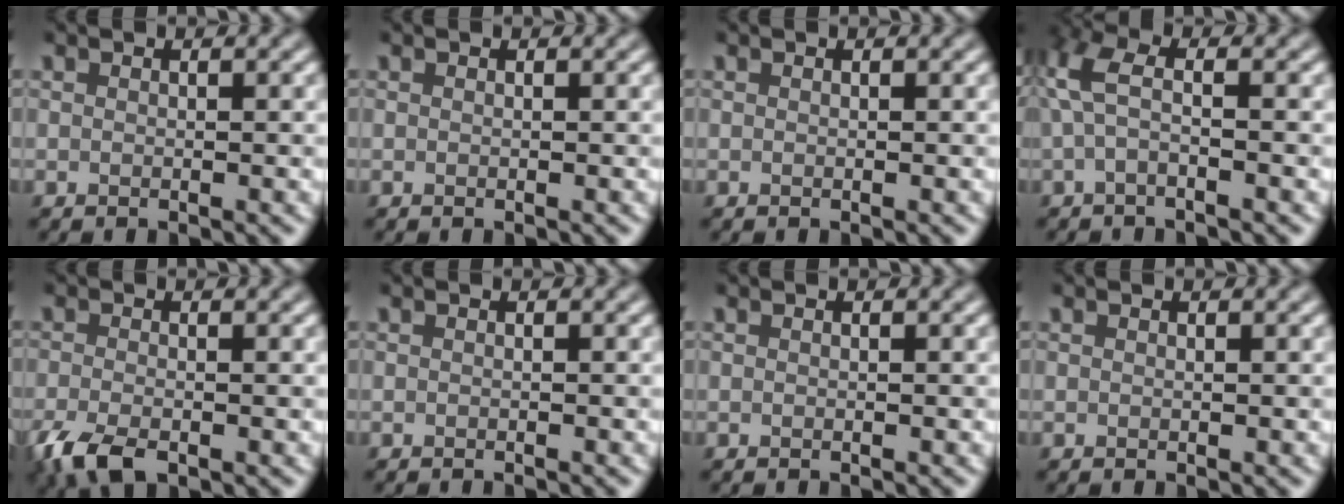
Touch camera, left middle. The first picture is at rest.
{"total": 0.0}
{"total": 0.0}
{"total": 3.0, "force": [-0.2, 1.0, 2.8], "torque": [-0.072, 0.010, -0.014]}
{"total": 3.7, "force": [-2.3, 1.4, 2.5], "torque": [-0.055, -0.009, -0.050]}
{"total": 0.8, "force": [-0.8, 0.1, 0.3], "torque": [0.004, -0.001, -0.011]}
{"total": 0.5, "force": [-0.5, 0.0, 0.1], "torque": [0.003, -0.001, -0.007]}
{"total": 0.0}